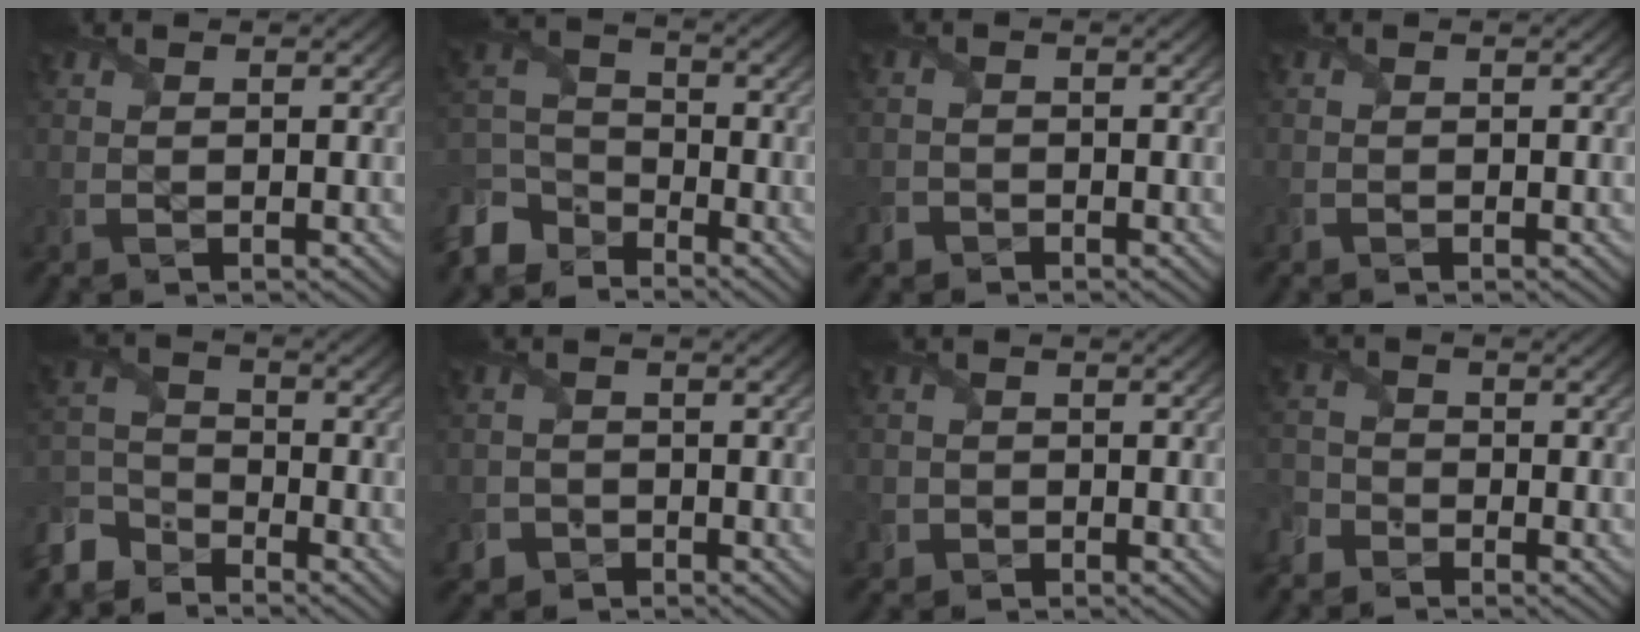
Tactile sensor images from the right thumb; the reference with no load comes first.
{"total": 8.4, "force": [-6.4, 4.7, 2.9], "torque": [-0.074, -0.013, -0.148]}
{"total": 1.6, "force": [-1.2, 1.1, 0.2], "torque": [-0.001, -0.002, -0.027]}
{"total": 0.0}
{"total": 6.6, "force": [-5.4, 3.2, 1.9], "torque": [-0.051, -0.010, -0.130]}
{"total": 2.7, "force": [-1.7, 2.1, 0.3], "torque": [-0.004, -0.003, -0.038]}
{"total": 1.9, "force": [-0.7, 1.7, 0.2], "torque": [-0.002, -0.007, -0.015]}
{"total": 3.2, "force": [-2.5, 1.8, 0.7], "torque": [-0.028, -0.005, -0.067]}